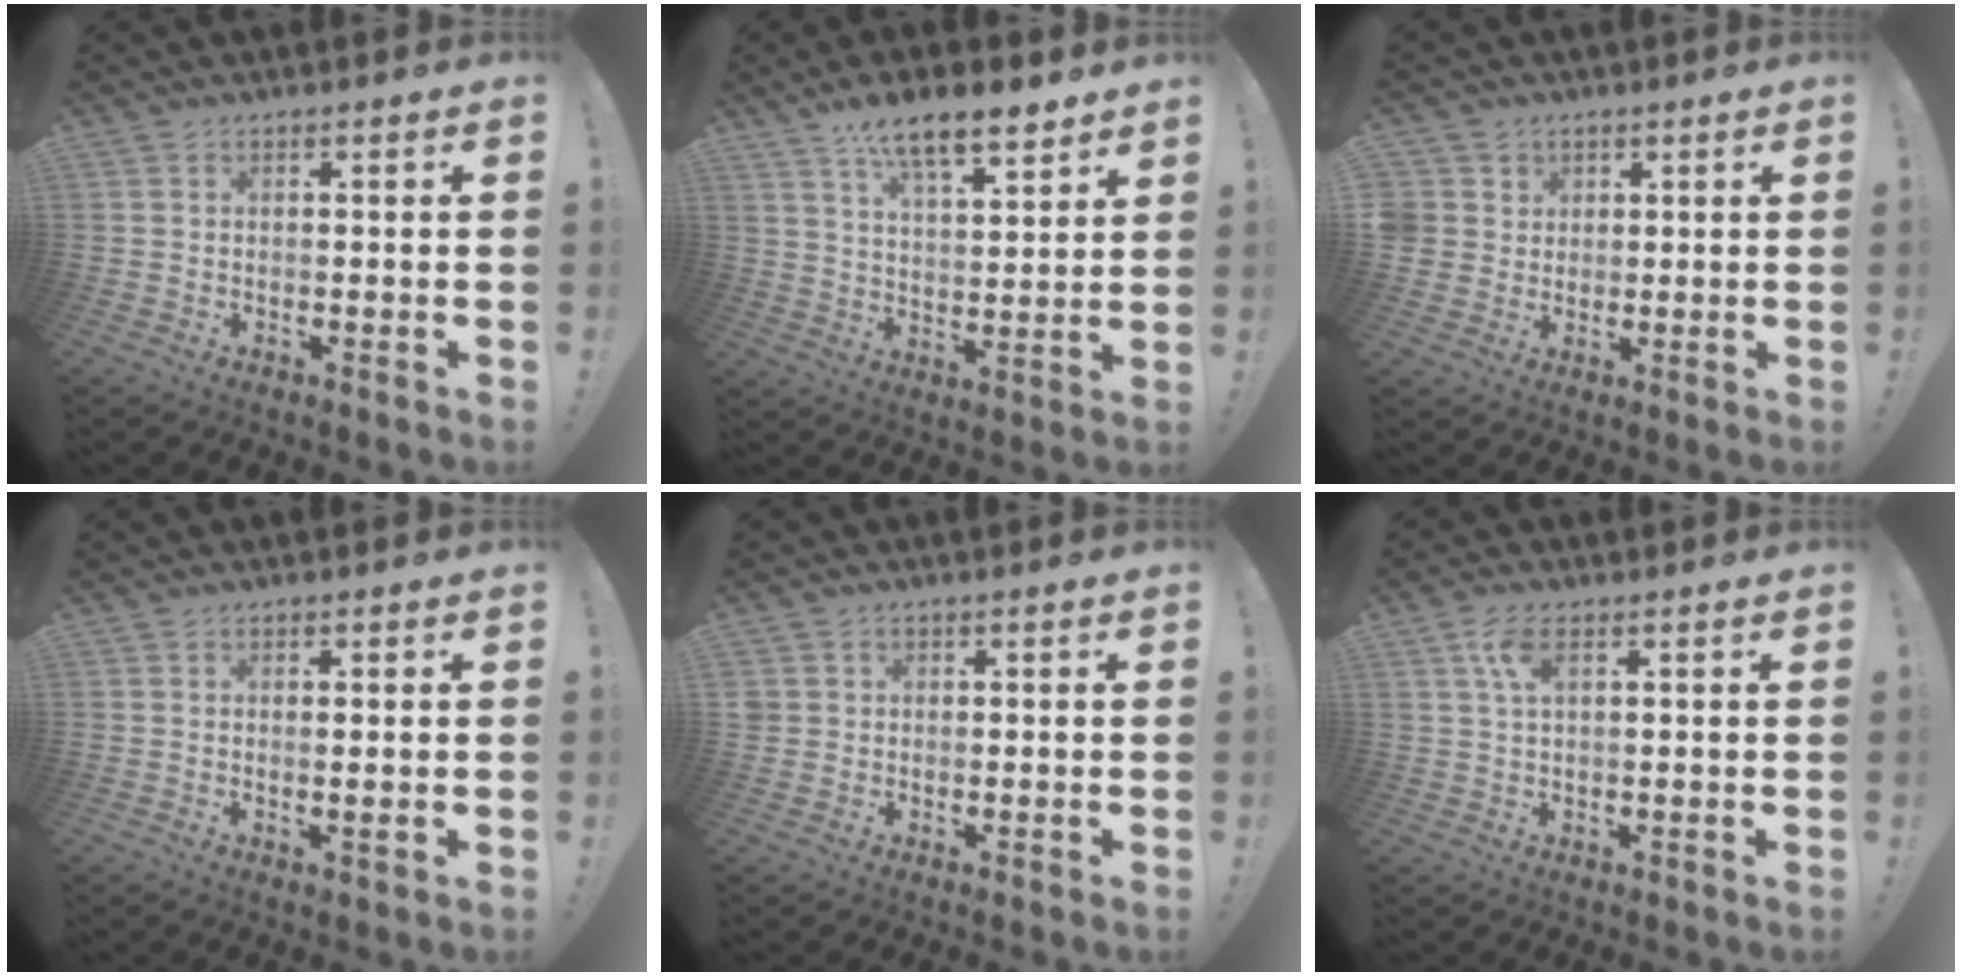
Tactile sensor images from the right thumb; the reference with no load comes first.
{"total": 12.1, "force": [8.6, 3.8, 7.6], "torque": [-0.125, -0.046, 0.151]}
{"total": 4.9, "force": [1.8, 4.5, 0.3], "torque": [-0.020, -0.014, 0.036]}
{"total": 1.5, "force": [0.4, -0.2, 1.5], "torque": [-0.014, -0.007, 0.004]}
{"total": 2.0, "force": [0.5, 1.9, 0.3], "torque": [-0.004, 0.001, 0.011]}
{"total": 4.8, "force": [2.0, 2.2, 3.9], "torque": [-0.064, -0.001, 0.033]}